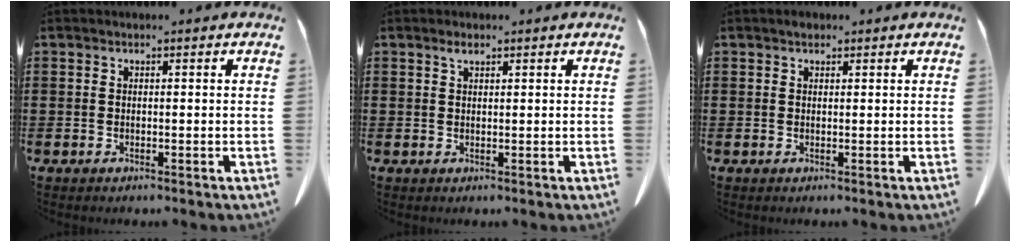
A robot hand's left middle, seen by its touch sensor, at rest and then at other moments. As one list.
[{"total": 1.3, "force": [0.8, 0.5, 1.0], "torque": [-0.021, 0.000, 0.015]}, {"total": 0.9, "force": [0.6, 0.5, 0.3], "torque": [-0.001, -0.002, 0.011]}]